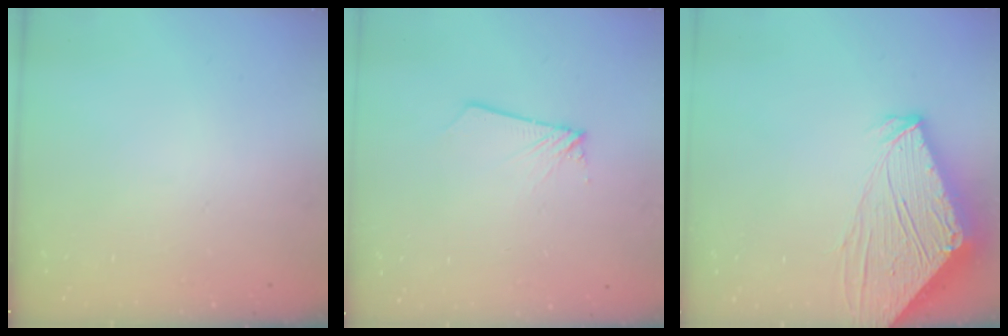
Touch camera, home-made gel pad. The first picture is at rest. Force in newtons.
{"total": 1.9, "press": 1.9, "slide": 0.1}
{"total": 13.1, "press": 13.0, "slide": 1.8}